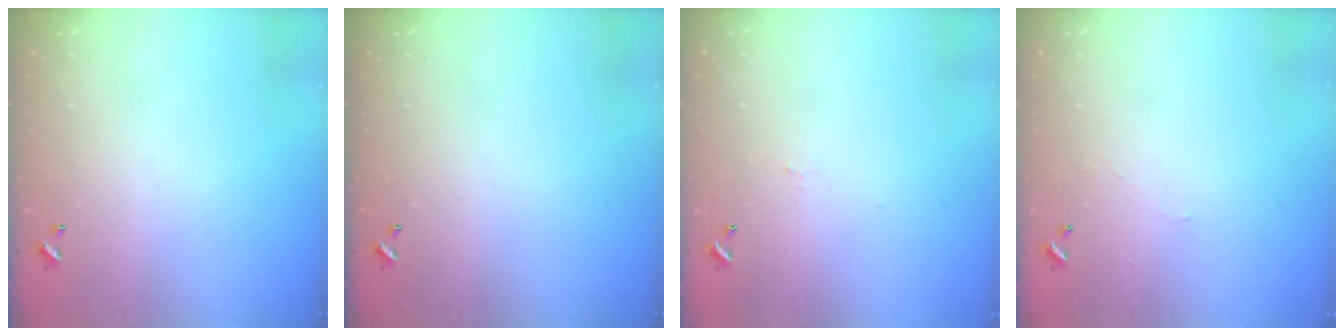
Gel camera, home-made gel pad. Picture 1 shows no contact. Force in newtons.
{"total": 0.0}
{"total": 1.7, "press": 1.6, "slide": 0.3}
{"total": 2.1, "press": 2.1, "slide": 0.6}